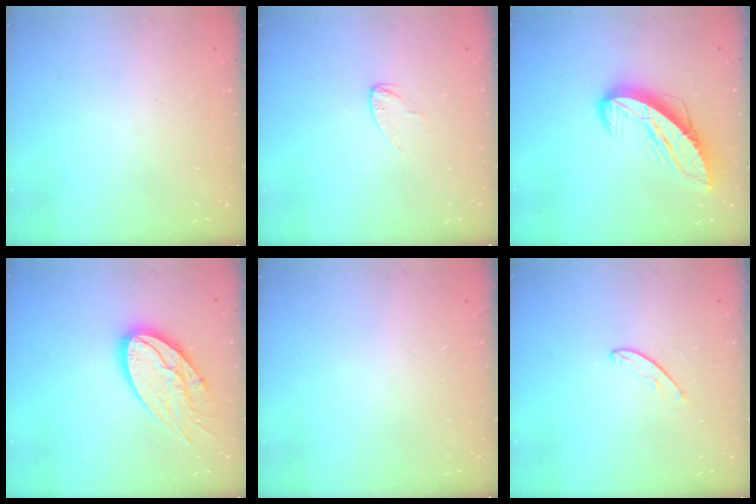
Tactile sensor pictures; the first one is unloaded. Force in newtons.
{"total": 2.1, "press": 2.1, "slide": 0.2}
{"total": 12.4, "press": 12.4, "slide": 0.9}
{"total": 17.3, "press": 17.3, "slide": 1.5}
{"total": 0.0}
{"total": 3.8, "press": 3.8, "slide": 0.3}